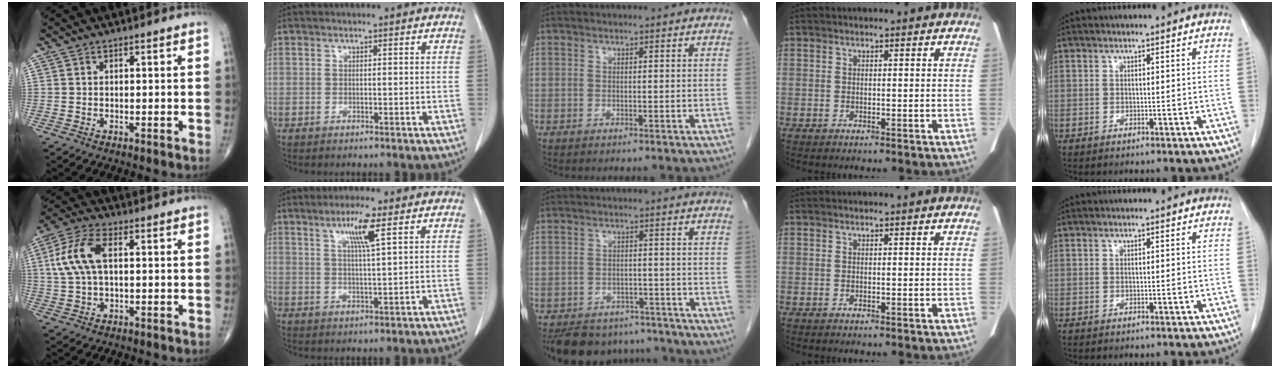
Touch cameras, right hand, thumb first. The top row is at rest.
{"thumb": {"total": 9.4, "force": [1.6, 4.7, 8.0], "torque": [-0.177, 0.019, 0.030]}, "index": {"total": 5.8, "force": [2.9, -0.2, 4.9], "torque": [-0.091, -0.002, 0.052]}, "middle": {"total": 13.1, "force": [-11.1, 5.8, 3.7], "torque": [-0.067, 0.003, -0.145]}}